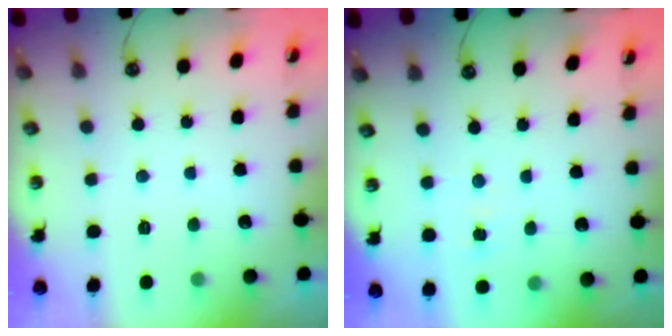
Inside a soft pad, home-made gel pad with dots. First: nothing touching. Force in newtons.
{"total": 4.0, "press": 4.0, "slide": 0.4}